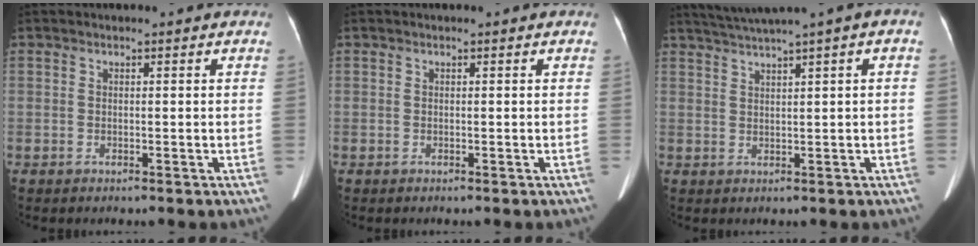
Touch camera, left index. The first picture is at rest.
{"total": 0.0}
{"total": 5.6, "force": [3.3, -0.6, 4.4], "torque": [-0.082, 0.025, 0.062]}